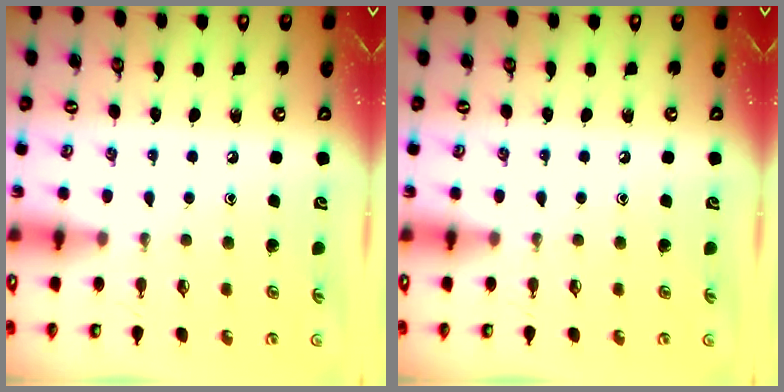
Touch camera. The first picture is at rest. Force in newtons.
{"total": 0.0}